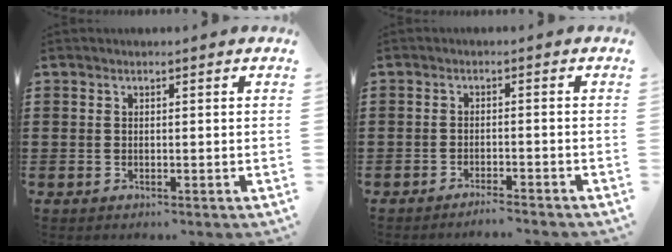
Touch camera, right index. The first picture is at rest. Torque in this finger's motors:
{"motor_torque": [0.34, -0.26, 0.07, 0.00]}